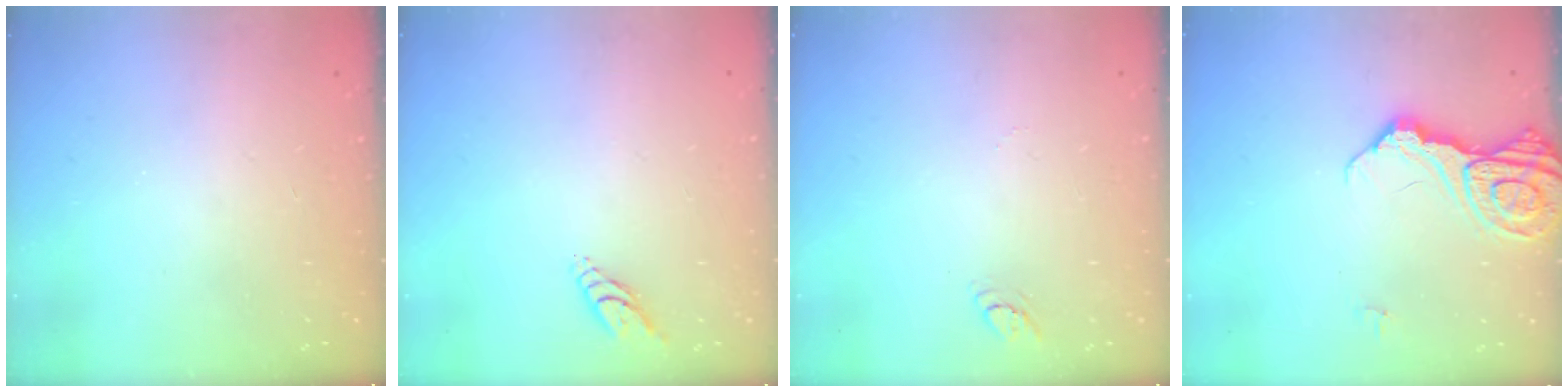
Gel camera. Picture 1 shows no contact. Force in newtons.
{"total": 4.9, "press": 4.9, "slide": 0.3}
{"total": 3.2, "press": 3.2, "slide": 0.3}
{"total": 14.6, "press": 14.5, "slide": 1.6}